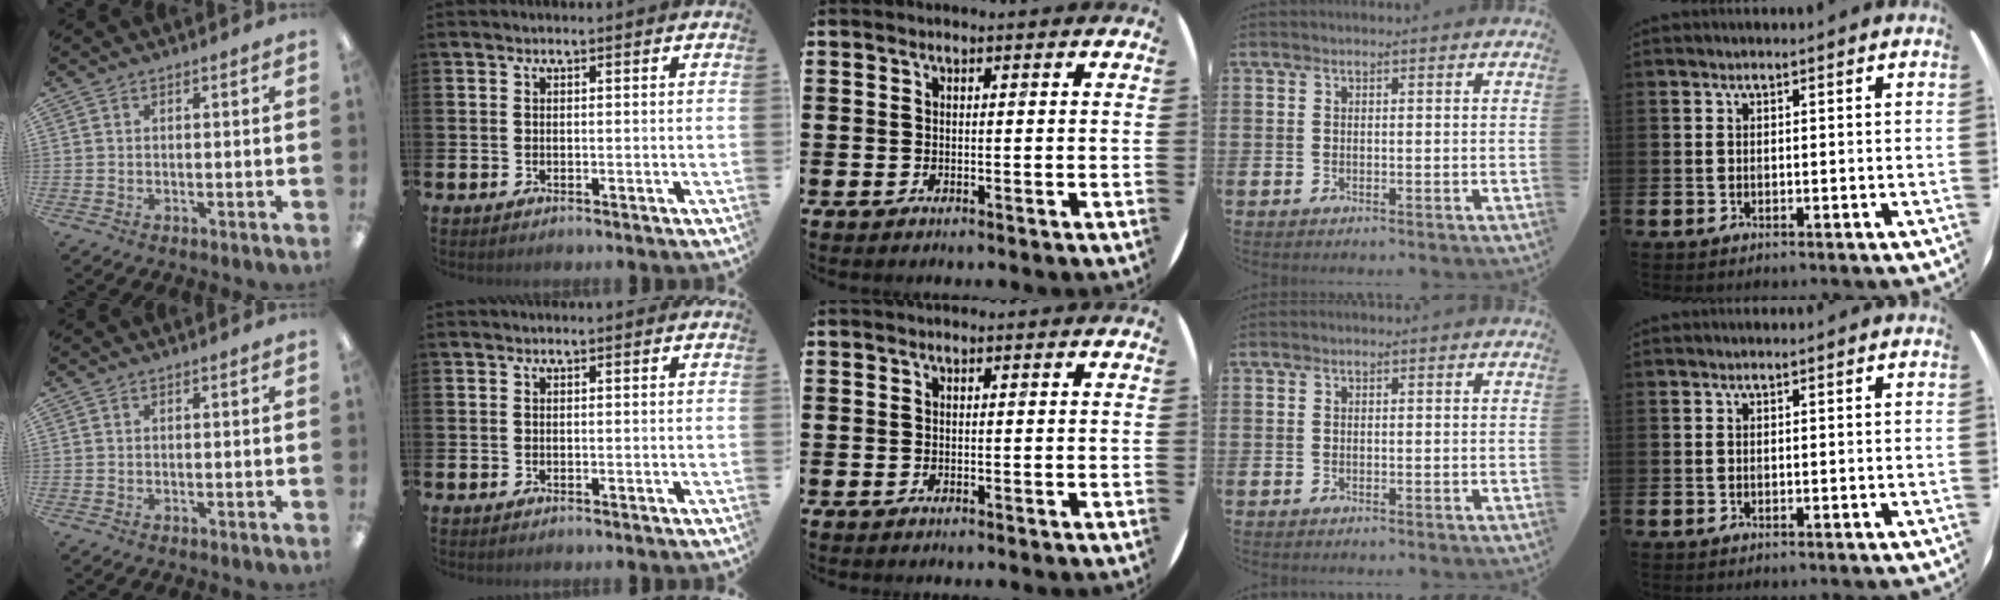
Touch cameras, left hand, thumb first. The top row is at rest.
{}